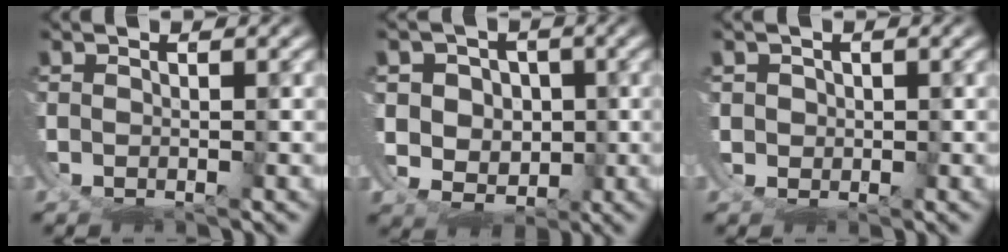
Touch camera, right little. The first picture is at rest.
{"total": 4.2, "force": [0.7, 4.0, 1.3], "torque": [-0.029, -0.026, 0.024]}
{"total": 1.3, "force": [0.9, 0.2, -0.9], "torque": [0.008, -0.017, 0.025]}